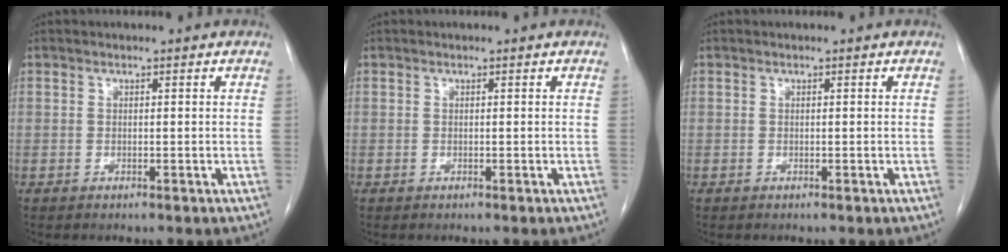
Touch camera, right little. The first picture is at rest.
{"total": 0.0}
{"total": 0.0}